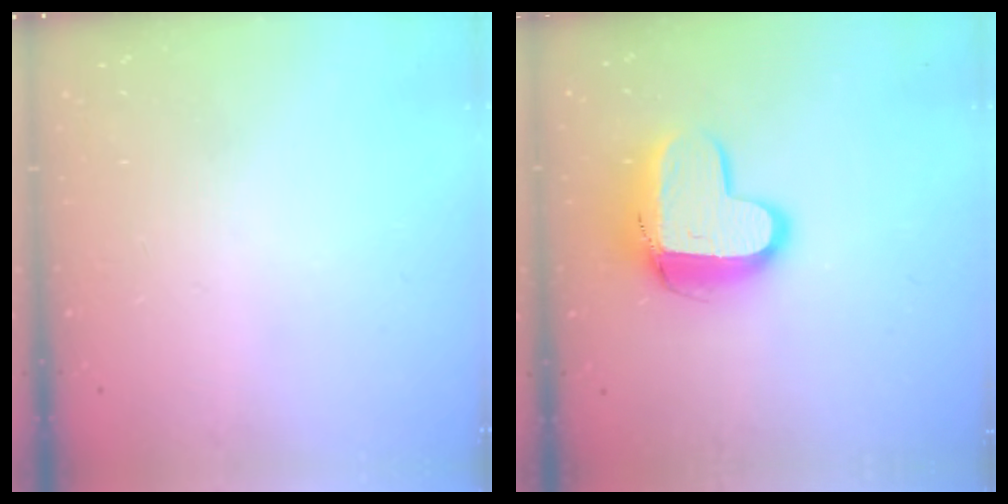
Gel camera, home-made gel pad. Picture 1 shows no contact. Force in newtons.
{"total": 13.0, "press": 13.0, "slide": 1.2}